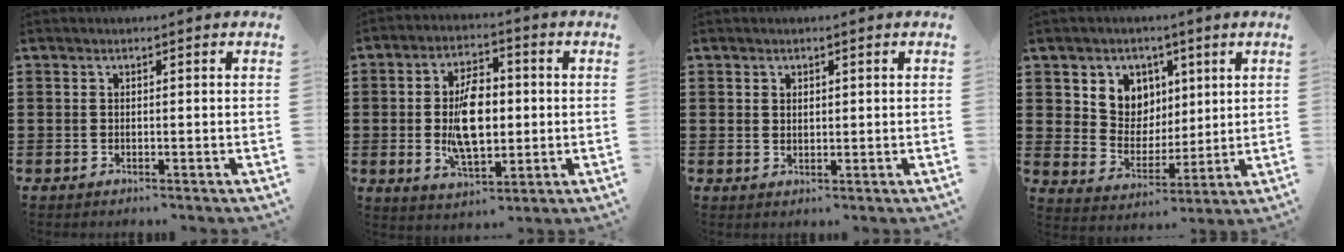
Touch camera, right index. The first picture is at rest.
{"total": 9.5, "force": [-0.3, 5.1, 8.0], "torque": [-0.150, 0.002, -0.009]}
{"total": 1.1, "force": [0.8, 0.8, 0.3], "torque": [-0.006, 0.002, 0.015]}
{"total": 6.7, "force": [3.1, 5.9, 0.5], "torque": [-0.036, -0.012, 0.055]}